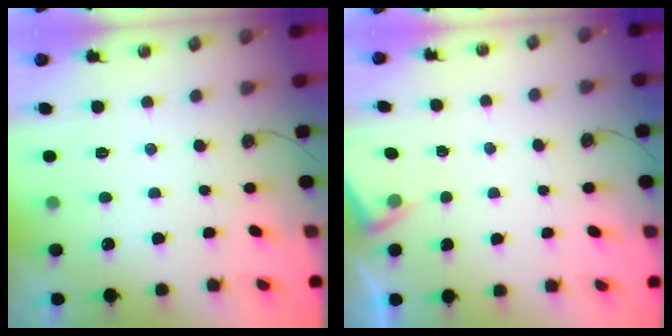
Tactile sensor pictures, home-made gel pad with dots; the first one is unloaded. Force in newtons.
{"total": 2.6, "press": 2.6, "slide": 0.4}